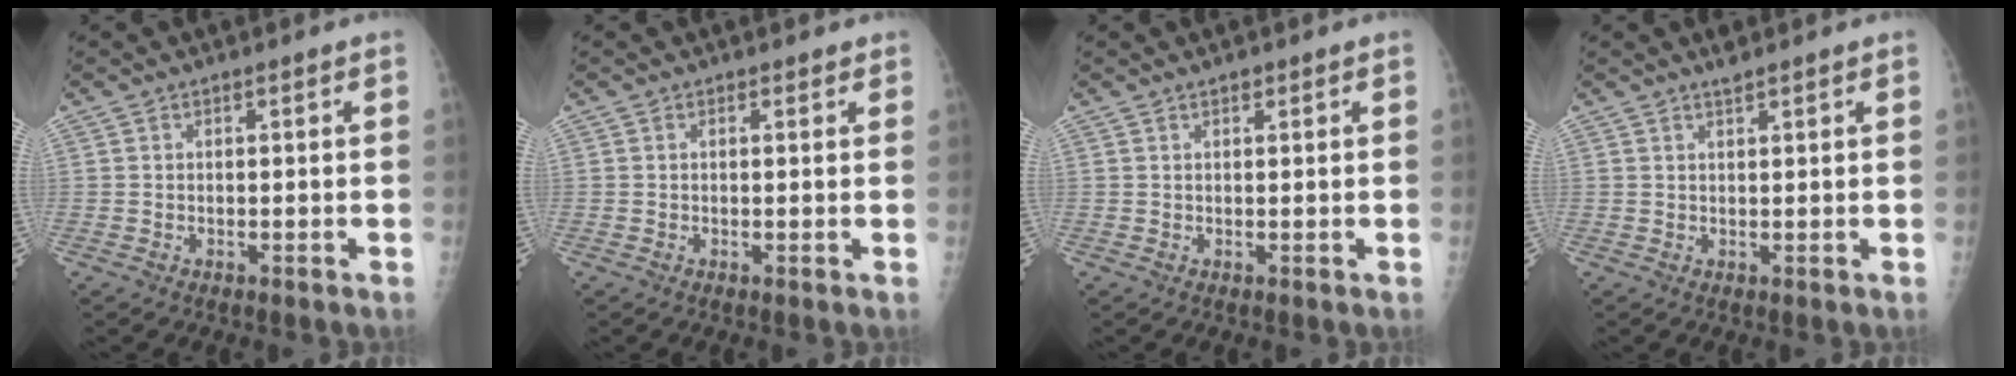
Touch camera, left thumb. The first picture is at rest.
{"total": 0.9, "force": [0.8, 0.5, 0.3], "torque": [0.001, -0.004, 0.008]}
{"total": 0.9, "force": [0.6, 0.3, 0.5], "torque": [-0.001, -0.003, 0.011]}
{"total": 1.4, "force": [1.2, 0.2, 0.8], "torque": [-0.007, -0.005, 0.023]}